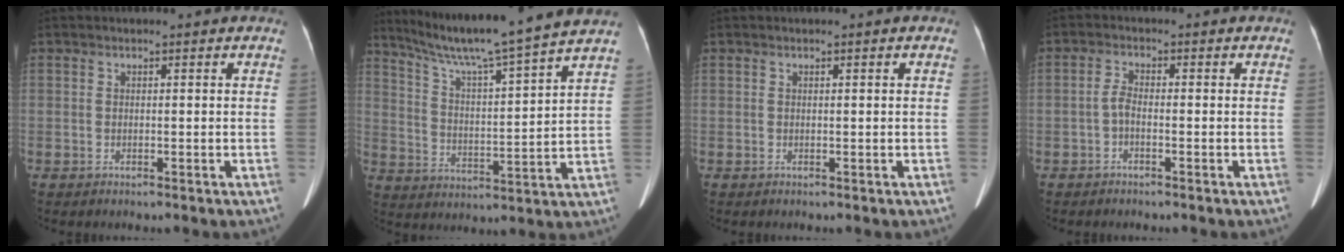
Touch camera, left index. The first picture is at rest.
{"total": 16.8, "force": [14.6, -2.1, 8.1], "torque": [-0.141, -0.012, 0.221]}
{"total": 0.0}
{"total": 1.9, "force": [-0.9, 0.8, 1.5], "torque": [-0.032, 0.003, -0.020]}